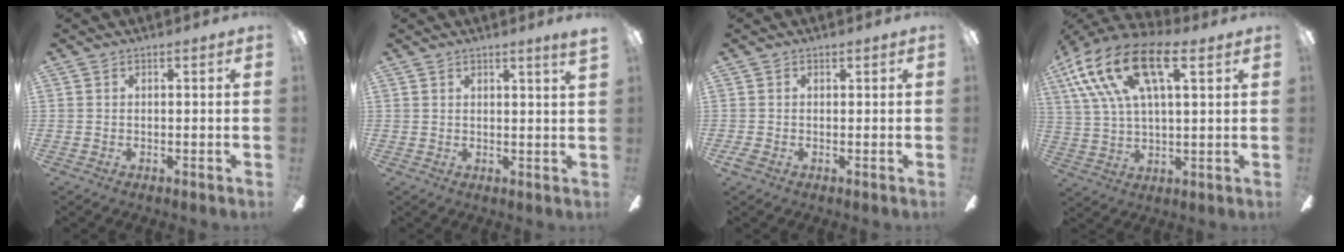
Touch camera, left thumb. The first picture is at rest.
{"total": 2.4, "force": [2.0, -0.6, 1.1], "torque": [-0.024, -0.009, 0.035]}
{"total": 1.1, "force": [-0.2, 1.0, 0.5], "torque": [-0.007, 0.001, -0.003]}
{"total": 19.3, "force": [10.3, 7.9, 14.2], "torque": [-0.305, -0.029, 0.174]}